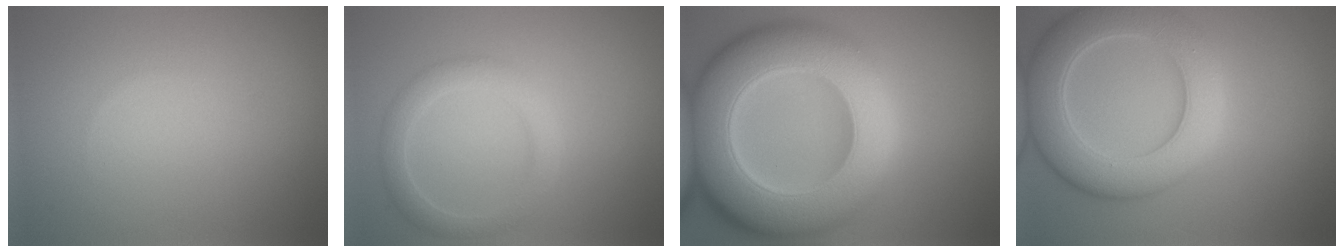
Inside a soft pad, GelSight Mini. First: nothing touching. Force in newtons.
{"total": 2.8, "press": 2.8, "slide": 0.0}
{"total": 15.6, "press": 15.6, "slide": 0.5}
{"total": 8.3, "press": 8.3, "slide": 0.3}